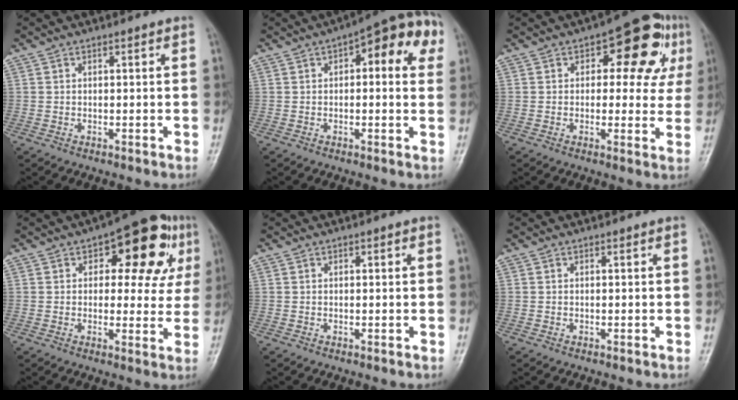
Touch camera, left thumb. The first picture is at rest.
{"total": 12.5, "force": [4.1, 5.1, 10.6], "torque": [-0.098, 0.023, 0.041]}
{"total": 12.7, "force": [4.0, 7.0, 9.7], "torque": [-0.065, 0.016, 0.043]}
{"total": 14.6, "force": [5.2, 7.8, 11.2], "torque": [-0.085, 0.012, 0.059]}
{"total": 0.7, "force": [0.3, 0.3, 0.6], "torque": [-0.004, 0.002, 0.003]}
{"total": 0.0}